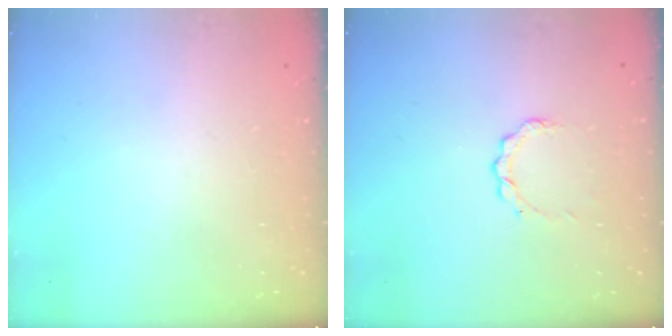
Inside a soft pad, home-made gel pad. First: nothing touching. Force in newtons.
{"total": 4.7, "press": 4.7, "slide": 0.2}